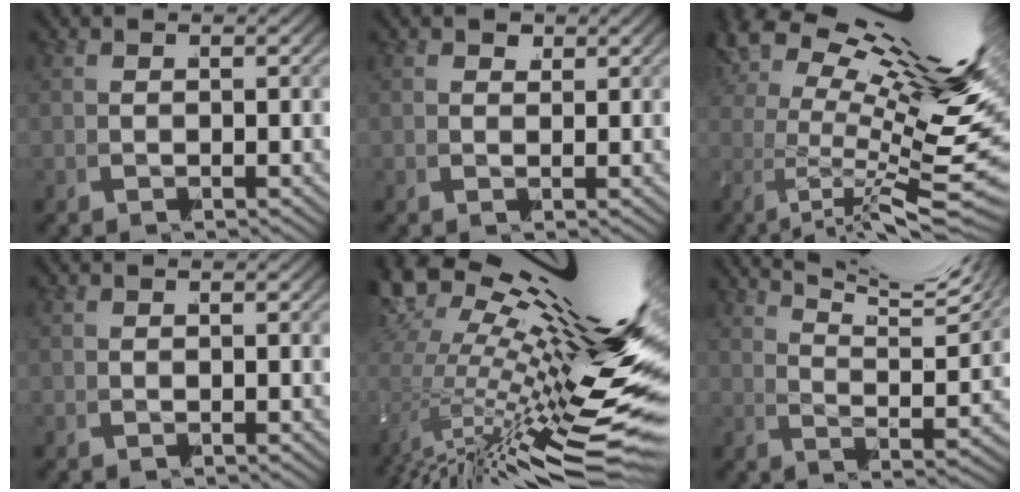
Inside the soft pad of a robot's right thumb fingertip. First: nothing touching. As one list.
[{"total": 0.9, "force": [0.9, 0.2, -0.2], "torque": [0.007, -0.003, 0.018]}, {"total": 11.7, "force": [3.4, 5.1, 9.9], "torque": [-0.125, 0.003, 0.045]}, {"total": 0.0}, {"total": 16.0, "force": [1.5, 7.9, 13.8], "torque": [-0.208, -0.033, 0.033]}, {"total": 9.9, "force": [7.9, 2.5, 5.3], "torque": [-0.055, 0.035, 0.106]}]